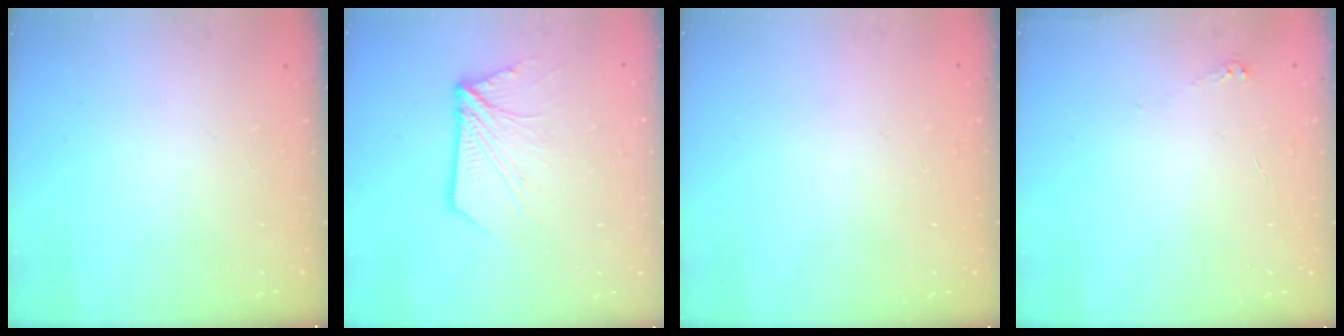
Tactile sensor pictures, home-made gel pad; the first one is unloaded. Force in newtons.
{"total": 9.8, "press": 9.7, "slide": 0.9}
{"total": 0.0}
{"total": 2.5, "press": 2.5, "slide": 0.3}